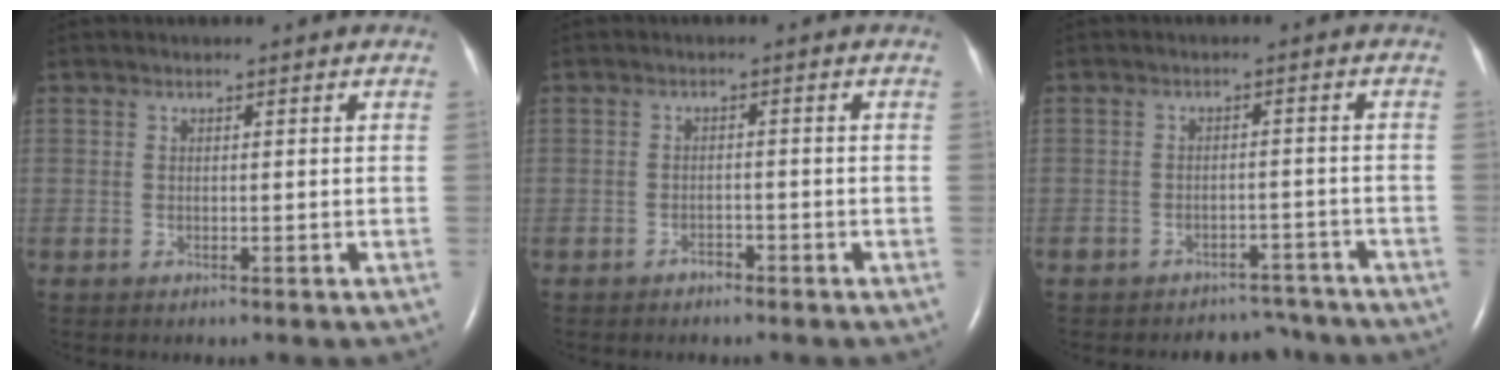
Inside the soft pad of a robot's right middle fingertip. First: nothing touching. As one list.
[{"total": 1.4, "force": [-1.1, 0.6, 0.5], "torque": [-0.008, 0.002, -0.017]}, {"total": 5.8, "force": [-5.0, 3.0, 0.0], "torque": [0.007, 0.021, -0.063]}]